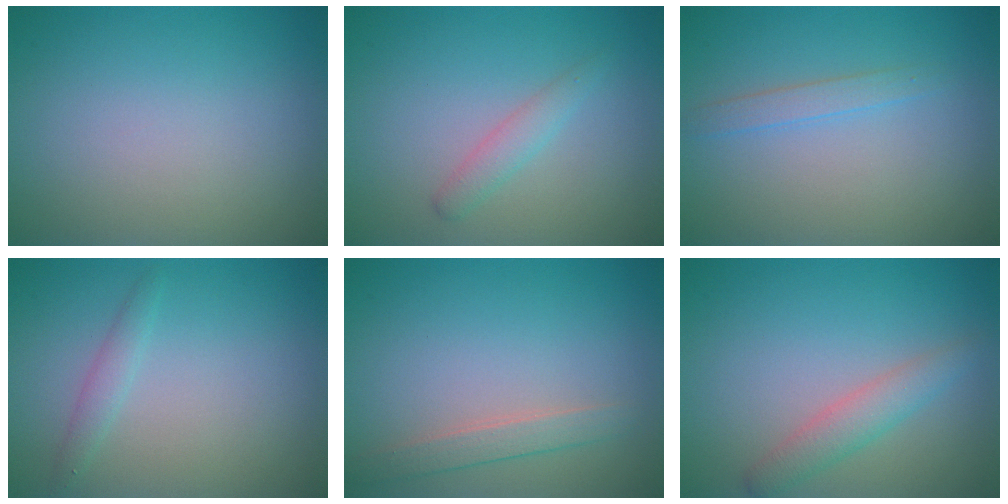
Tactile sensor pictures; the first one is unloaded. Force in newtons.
{"total": 1.6, "press": 1.6, "slide": 0.1}
{"total": 1.3, "press": 1.3, "slide": 0.1}
{"total": 1.3, "press": 1.3, "slide": 0.1}
{"total": 1.8, "press": 1.8, "slide": 0.1}
{"total": 2.4, "press": 2.4, "slide": 0.2}